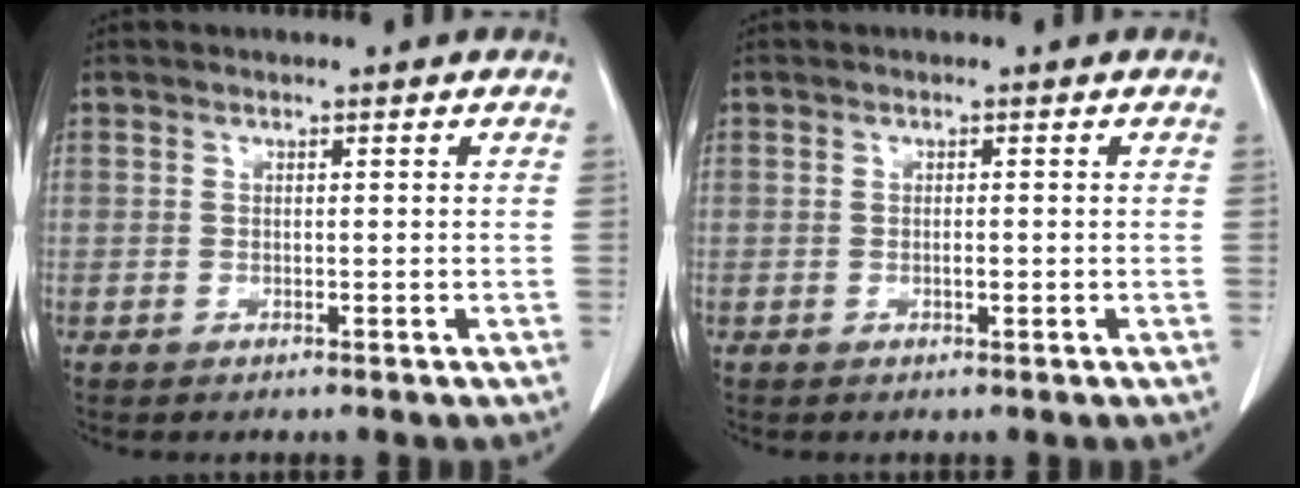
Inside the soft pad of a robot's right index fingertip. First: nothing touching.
{"total": 0.7, "force": [0.0, 0.2, 0.7], "torque": [-0.012, 0.000, 0.000]}